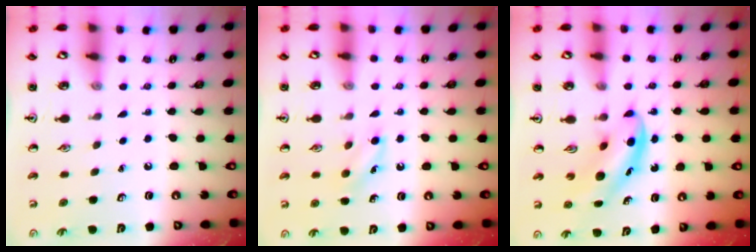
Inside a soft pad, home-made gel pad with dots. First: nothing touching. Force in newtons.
{"total": 6.3, "press": 6.0, "slide": 1.8}
{"total": 5.4, "press": 5.4, "slide": 0.6}